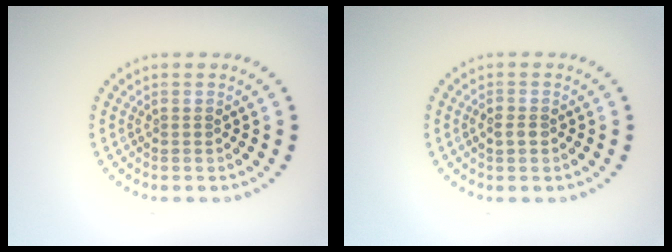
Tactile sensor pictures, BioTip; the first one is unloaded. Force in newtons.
{"total": 1.3, "press": 1.3, "slide": 0.2}